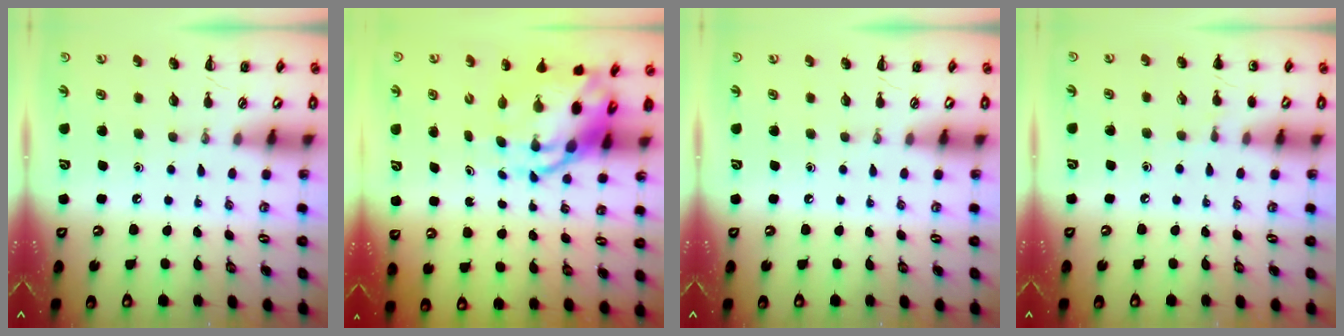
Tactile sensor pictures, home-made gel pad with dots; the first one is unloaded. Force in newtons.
{"total": 9.1, "press": 8.7, "slide": 2.7}
{"total": 0.0}
{"total": 4.8, "press": 4.5, "slide": 1.5}